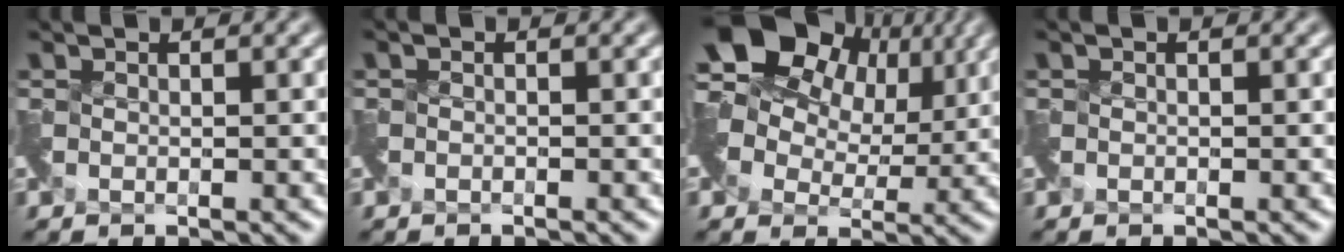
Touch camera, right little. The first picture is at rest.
{"total": 1.1, "force": [-1.0, 0.0, -0.3], "torque": [0.004, -0.013, -0.024]}
{"total": 12.1, "force": [5.0, 8.2, 7.3], "torque": [-0.124, 0.026, 0.079]}
{"total": 0.0}